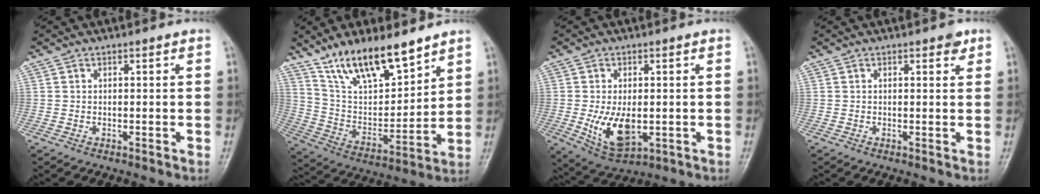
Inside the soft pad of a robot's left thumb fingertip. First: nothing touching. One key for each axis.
{"total": 16.2, "fx": 12.1, "fy": 5.4, "fz": 9.3, "tx": -0.131, "ty": -0.064, "tz": 0.231}
{"total": 8.9, "fx": -1.3, "fy": 4.9, "fz": 7.3, "tx": -0.125, "ty": -0.015, "tz": -0.009}
{"total": 1.6, "fx": 1.0, "fy": 0.8, "fz": 1.1, "tx": -0.006, "ty": -0.003, "tz": 0.009}